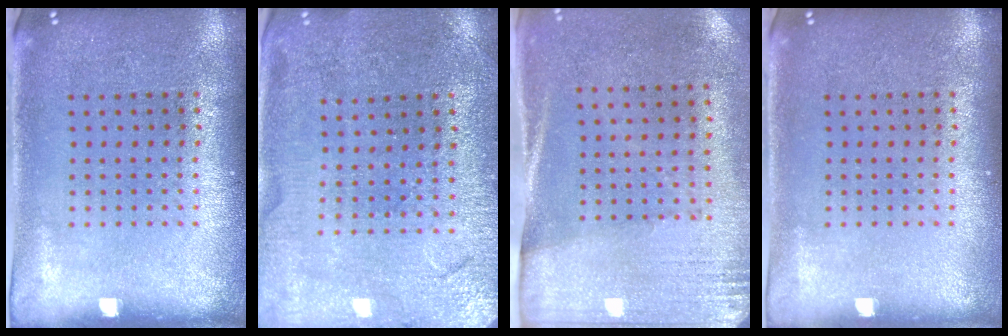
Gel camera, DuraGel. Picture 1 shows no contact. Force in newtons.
{"total": 1.0, "press": 0.9, "slide": 0.3}
{"total": 2.7, "press": 2.4, "slide": 1.2}
{"total": 0.0}